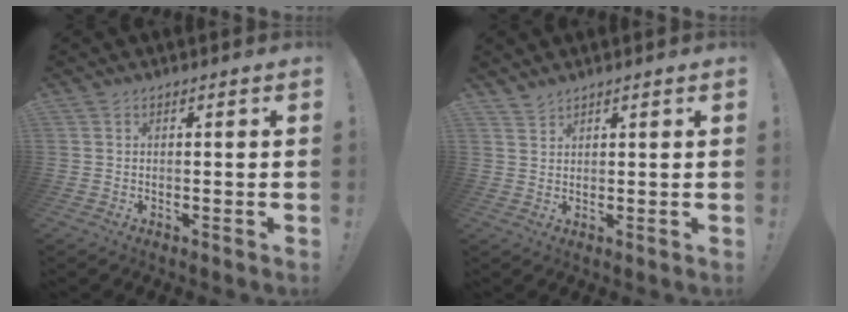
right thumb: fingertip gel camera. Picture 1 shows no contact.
{"total": 2.1, "force": [2.0, 0.3, 0.4], "torque": [-0.008, -0.014, 0.037]}